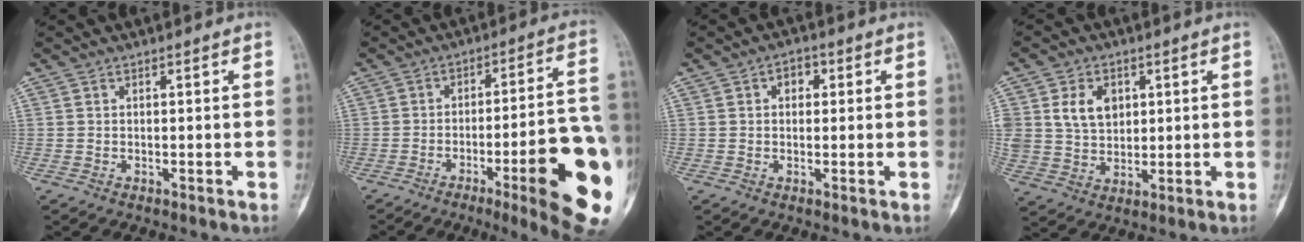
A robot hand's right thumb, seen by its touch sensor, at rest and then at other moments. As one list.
[{"total": 21.2, "force": [-7.2, 3.7, 19.6], "torque": [-0.206, 0.020, -0.089]}, {"total": 3.2, "force": [0.9, 2.3, 2.0], "torque": [-0.014, 0.008, 0.008]}, {"total": 8.9, "force": [2.8, 6.6, 5.3], "torque": [-0.073, -0.011, 0.060]}]